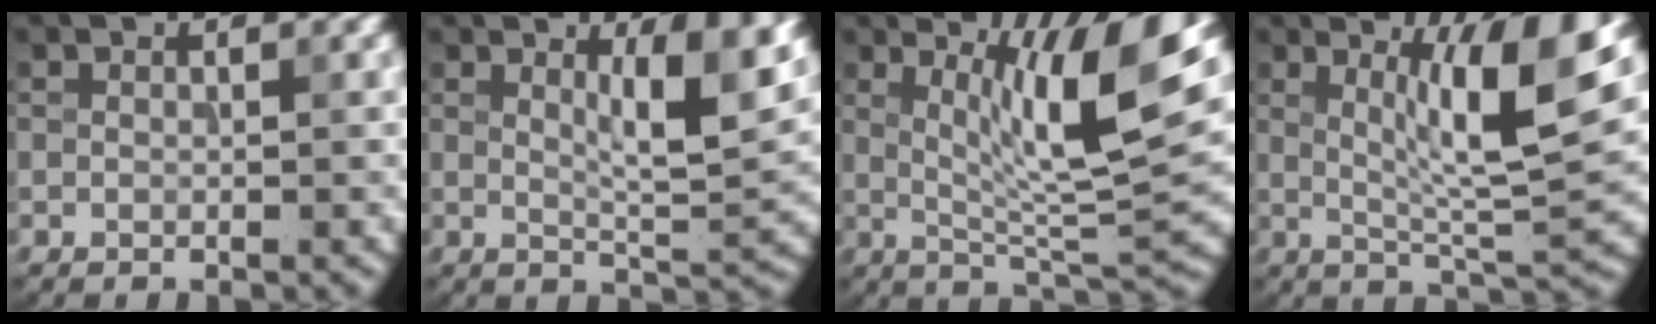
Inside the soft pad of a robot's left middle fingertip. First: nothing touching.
{"total": 5.8, "force": [2.0, 1.2, 5.3], "torque": [-0.078, -0.005, 0.034]}
{"total": 9.6, "force": [2.9, 1.8, 9.0], "torque": [-0.137, -0.012, 0.053]}
{"total": 8.3, "force": [2.5, 1.4, 7.8], "torque": [-0.120, -0.008, 0.046]}